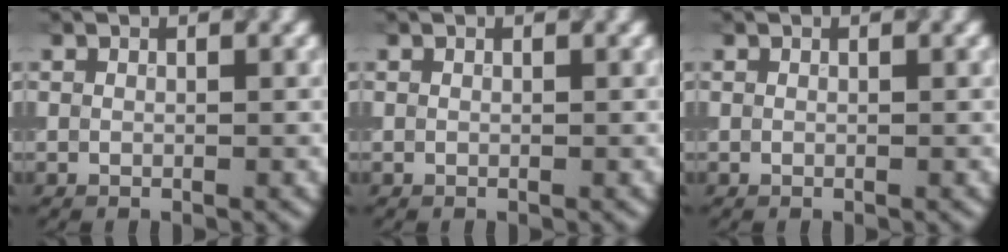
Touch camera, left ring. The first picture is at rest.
{"total": 0.0}
{"total": 0.0}